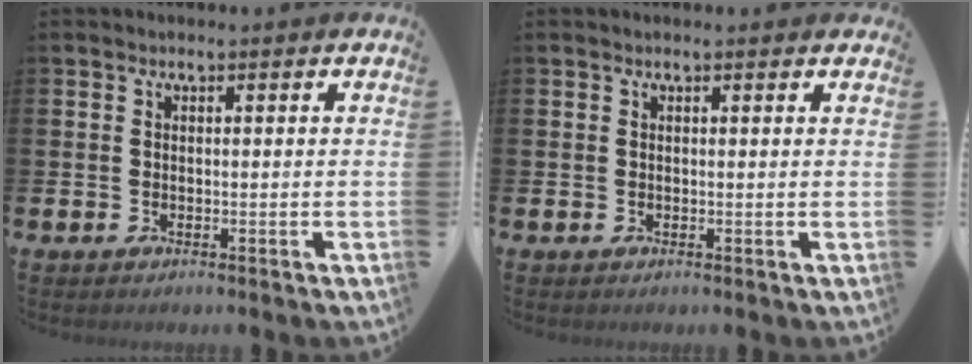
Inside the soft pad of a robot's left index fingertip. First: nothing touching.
{"total": 0.0}